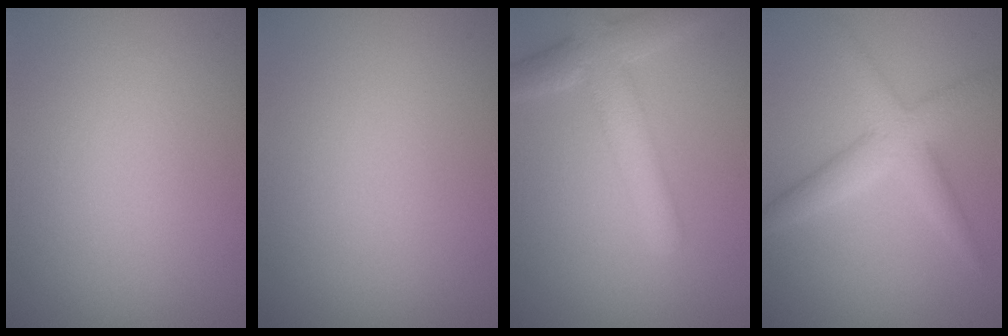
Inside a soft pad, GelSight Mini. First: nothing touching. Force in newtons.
{"total": 0.0}
{"total": 4.4, "press": 4.4, "slide": 0.4}
{"total": 3.8, "press": 3.8, "slide": 0.1}